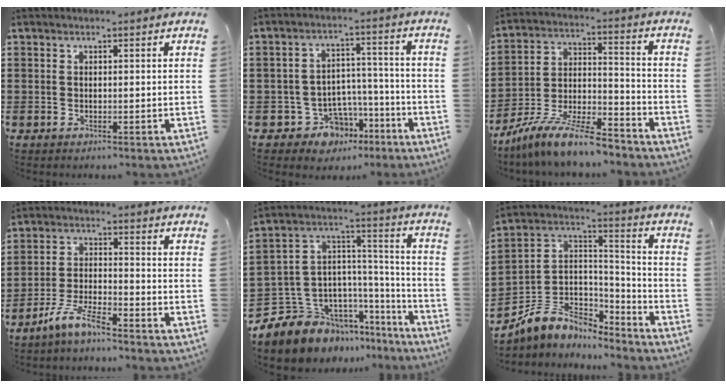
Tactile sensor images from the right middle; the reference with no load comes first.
{"total": 7.4, "force": [-5.1, 5.1, 1.9], "torque": [-0.039, 0.028, -0.089]}
{"total": 10.2, "force": [-9.1, 1.4, 4.4], "torque": [-0.080, 0.019, -0.175]}
{"total": 6.1, "force": [-5.0, 0.9, 3.4], "torque": [-0.082, -0.006, -0.100]}
{"total": 9.4, "force": [-7.2, 6.0, 0.9], "torque": [-0.064, -0.012, -0.137]}
{"total": 6.7, "force": [-5.1, 4.2, 1.1], "torque": [-0.047, -0.005, -0.104]}